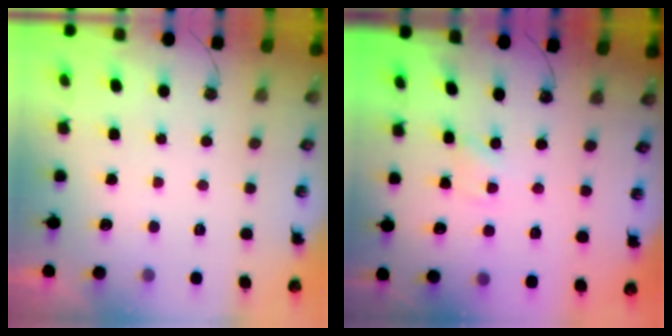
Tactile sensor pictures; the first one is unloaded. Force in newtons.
{"total": 1.1, "press": 1.1, "slide": 0.2}